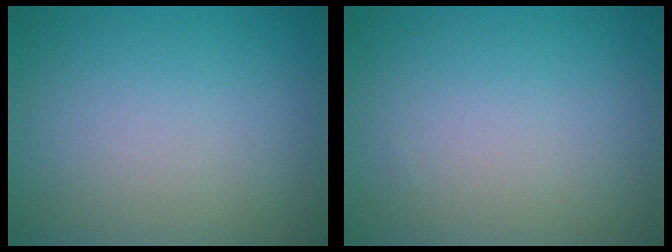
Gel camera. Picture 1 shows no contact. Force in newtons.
{"total": 0.0}